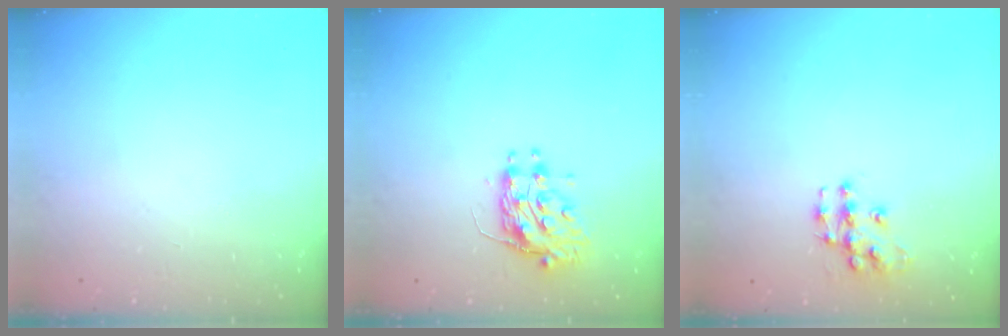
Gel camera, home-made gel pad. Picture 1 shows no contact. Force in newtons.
{"total": 9.6, "press": 9.6, "slide": 0.7}
{"total": 9.7, "press": 9.7, "slide": 0.7}